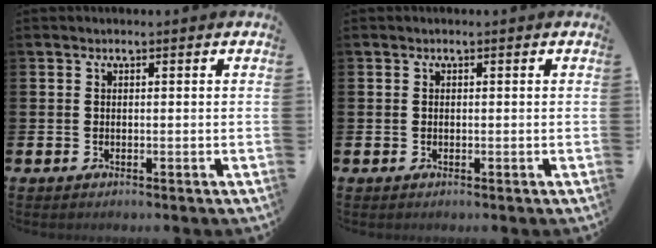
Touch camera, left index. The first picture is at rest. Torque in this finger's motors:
{"motor_torque": [-0.08, -0.07, 0.01, -0.01]}